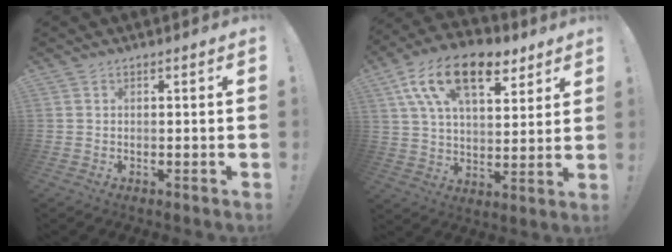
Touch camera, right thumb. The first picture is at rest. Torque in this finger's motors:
{"motor_torque": [1.70, 2.96, 0.68, -0.20, 0.51]}